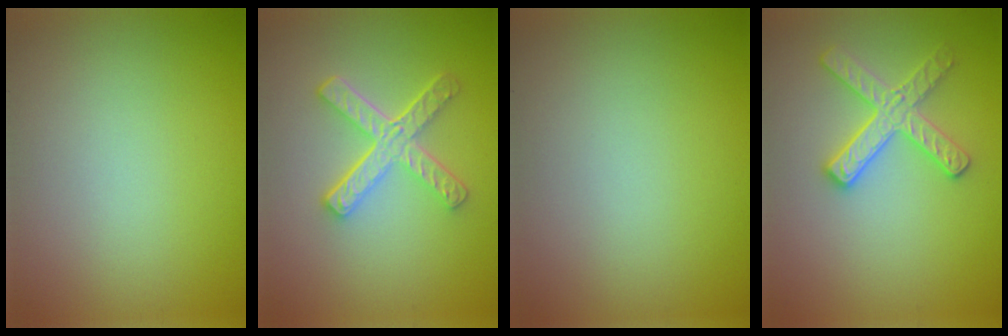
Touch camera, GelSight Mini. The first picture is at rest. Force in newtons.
{"total": 4.6, "press": 3.3, "slide": 3.2}
{"total": 0.0}
{"total": 2.9, "press": 2.9, "slide": 0.4}